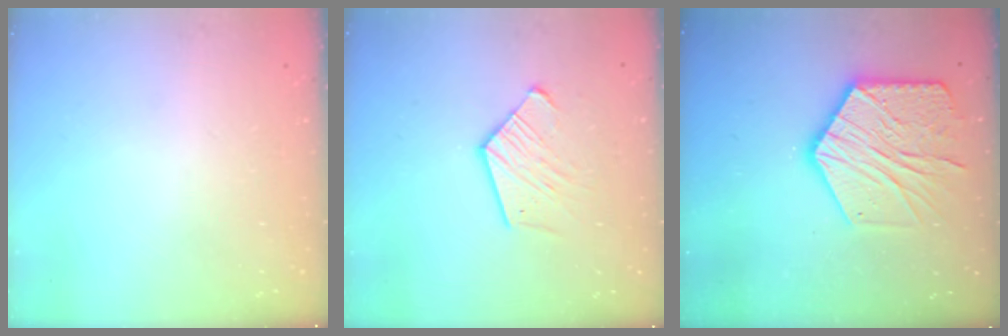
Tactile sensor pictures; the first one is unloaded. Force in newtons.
{"total": 10.3, "press": 10.2, "slide": 0.7}
{"total": 18.6, "press": 18.6, "slide": 1.4}